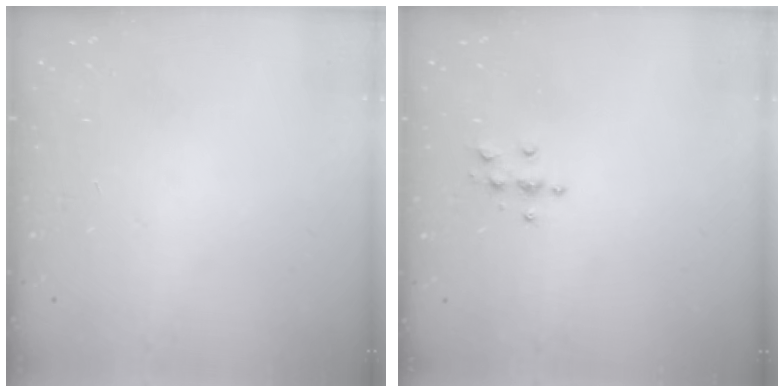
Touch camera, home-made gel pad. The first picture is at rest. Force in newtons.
{"total": 3.9, "press": 3.9, "slide": 0.4}